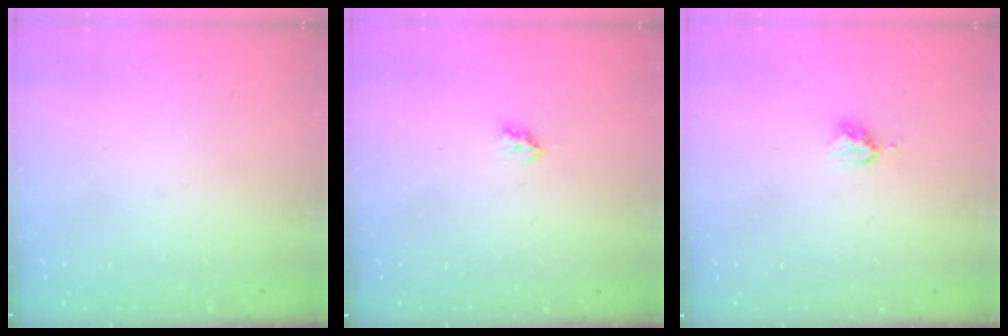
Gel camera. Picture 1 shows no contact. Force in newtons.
{"total": 2.6, "press": 2.5, "slide": 0.4}
{"total": 3.7, "press": 3.7, "slide": 0.5}